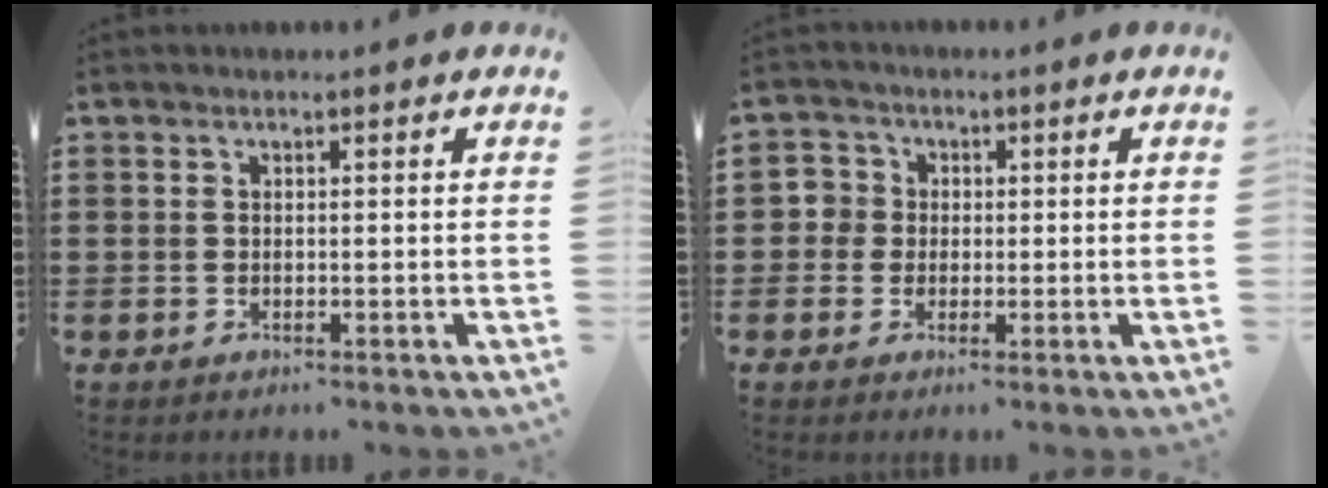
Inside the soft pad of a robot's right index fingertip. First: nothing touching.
{"total": 3.4, "force": [-0.2, 3.4, 0.6], "torque": [-0.026, 0.010, -0.006]}